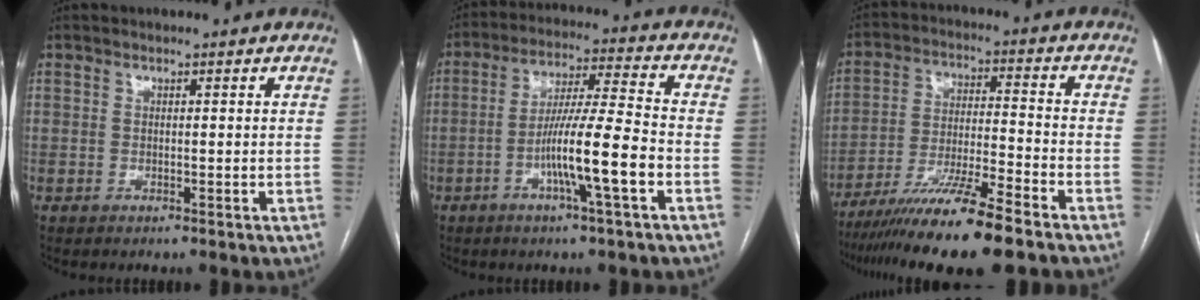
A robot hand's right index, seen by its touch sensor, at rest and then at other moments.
{"total": 11.4, "force": [-4.0, -0.2, 10.6], "torque": [-0.193, 0.003, -0.072]}
{"total": 14.2, "force": [-10.8, -0.5, 9.2], "torque": [-0.166, -0.033, -0.187]}